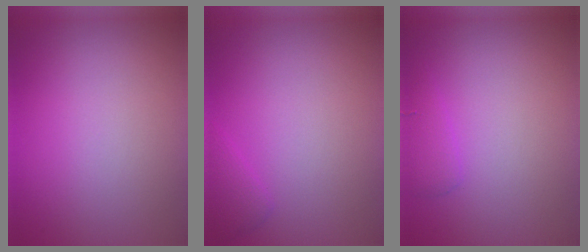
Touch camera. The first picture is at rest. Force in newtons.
{"total": 1.1, "press": 1.1, "slide": 0.0}
{"total": 1.3, "press": 1.3, "slide": 0.1}